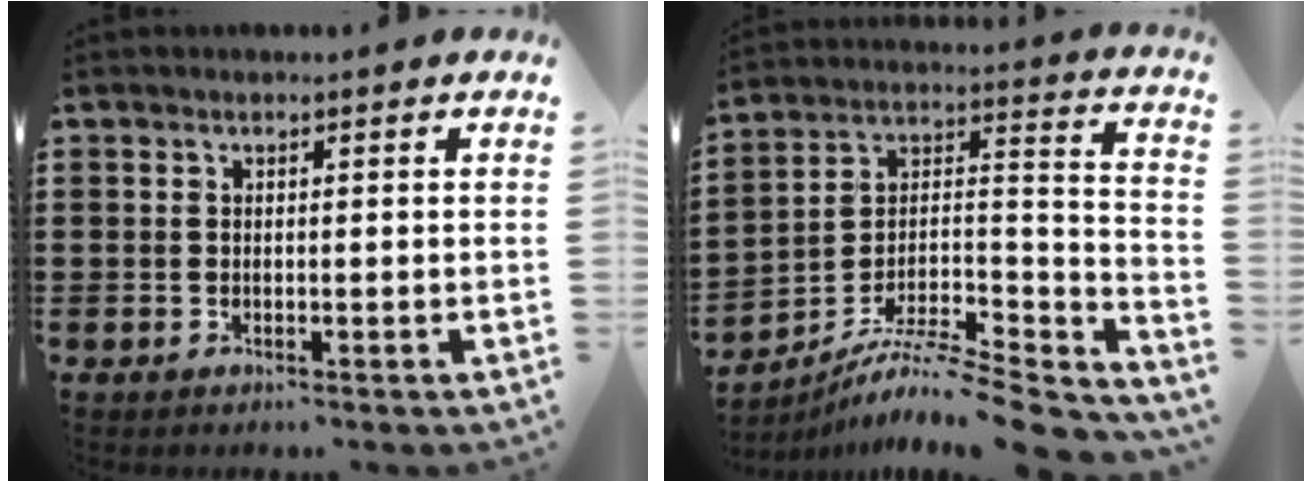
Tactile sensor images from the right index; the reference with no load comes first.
{"total": 8.9, "force": [-7.4, 1.5, 4.6], "torque": [-0.075, 0.007, -0.148]}